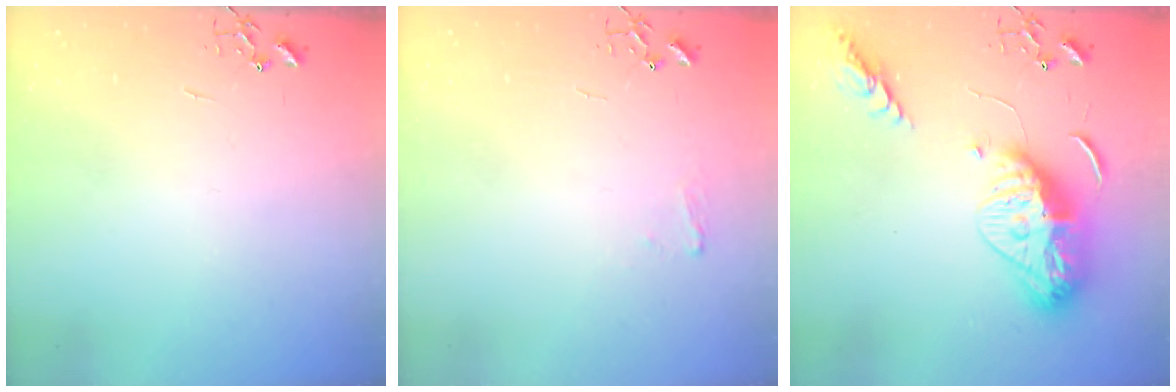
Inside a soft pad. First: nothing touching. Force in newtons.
{"total": 5.2, "press": 5.1, "slide": 0.6}
{"total": 16.9, "press": 16.8, "slide": 1.6}